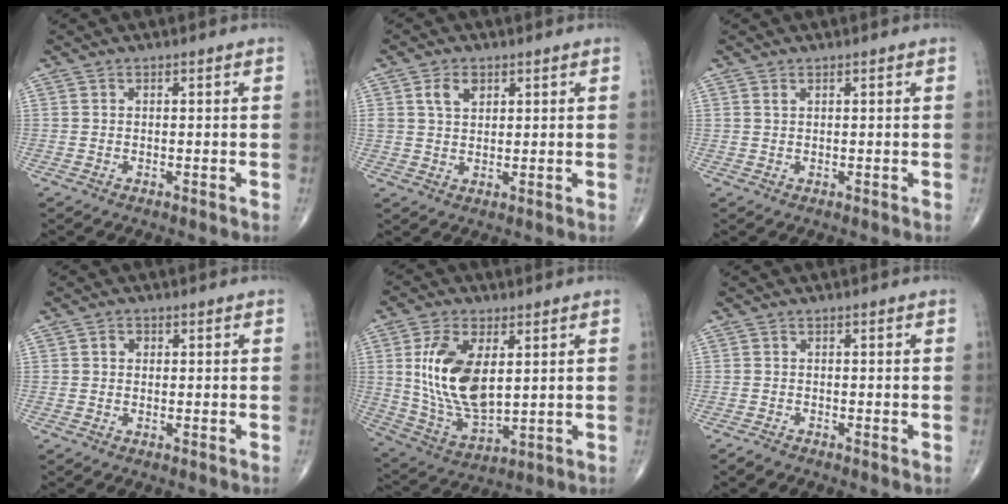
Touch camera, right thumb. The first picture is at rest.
{"total": 4.1, "force": [1.9, 2.7, 2.5], "torque": [-0.036, -0.007, 0.037]}
{"total": 0.6, "force": [0.4, 0.2, 0.3], "torque": [-0.007, 0.002, 0.010]}
{"total": 1.5, "force": [0.3, 1.3, 0.7], "torque": [-0.003, 0.003, 0.003]}
{"total": 15.9, "force": [3.2, 8.5, 13.1], "torque": [-0.242, -0.019, 0.072]}
{"total": 0.9, "force": [-0.7, 0.4, 0.6], "torque": [-0.014, -0.004, -0.016]}